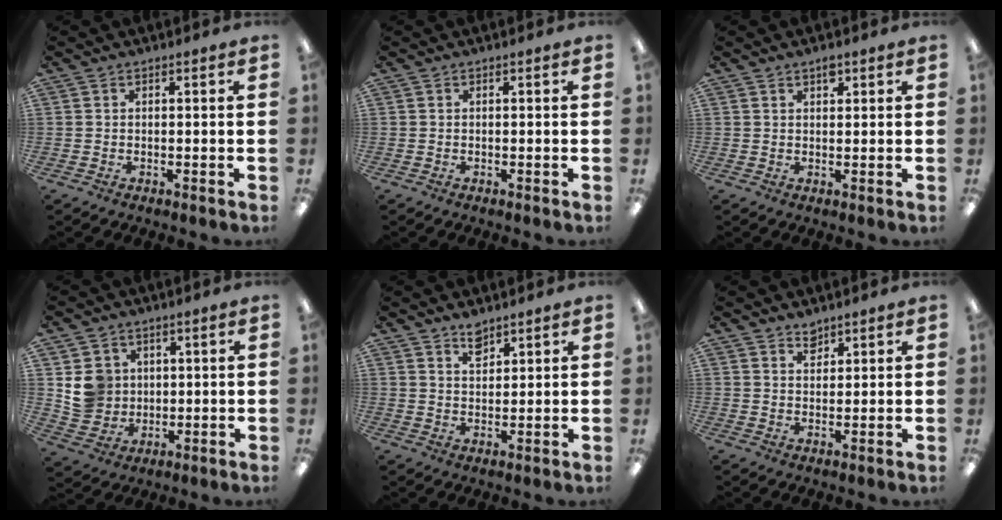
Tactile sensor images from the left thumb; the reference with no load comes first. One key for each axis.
{"total": 0.0}
{"total": 2.0, "fx": 1.5, "fy": 1.0, "fz": 0.9, "tx": -0.004, "ty": -0.007, "tz": 0.023}
{"total": 7.8, "fx": 2.1, "fy": 7.3, "fz": 1.5, "tx": -0.023, "ty": 0.000, "tz": 0.047}
{"total": 4.1, "fx": 3.4, "fy": 1.8, "fz": 1.4, "tx": -0.010, "ty": -0.022, "tz": 0.059}
{"total": 2.9, "fx": 2.6, "fy": 1.3, "fz": 0.5, "tx": 0.003, "ty": -0.017, "tz": 0.046}